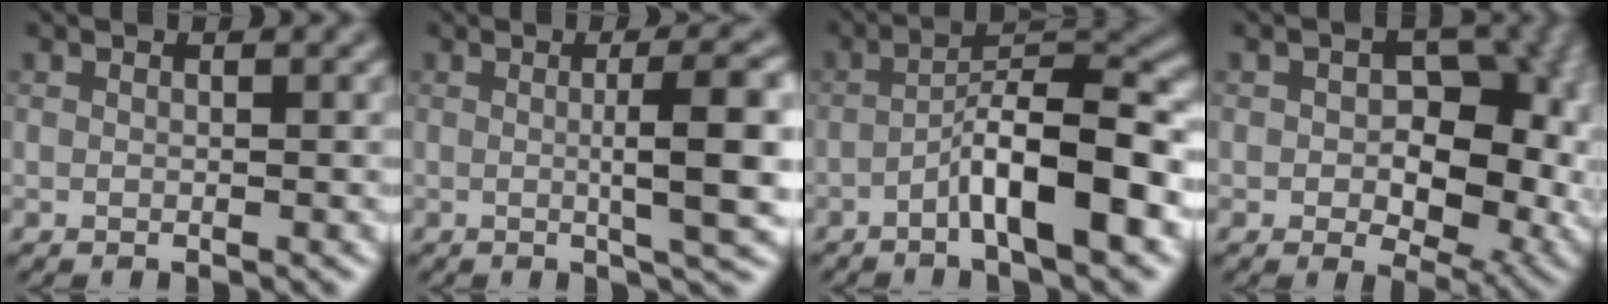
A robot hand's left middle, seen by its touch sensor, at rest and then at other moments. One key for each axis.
{"total": 6.8, "fx": 0.1, "fy": 1.3, "fz": 6.7, "tx": -0.094, "ty": 0.006, "tz": 0.002}
{"total": 8.0, "fx": -3.5, "fy": 1.7, "fz": 7.0, "tx": -0.112, "ty": 0.025, "tz": -0.061}
{"total": 9.8, "fx": 0.2, "fy": 6.4, "fz": 7.5, "tx": -0.067, "ty": -0.006, "tz": 0.006}